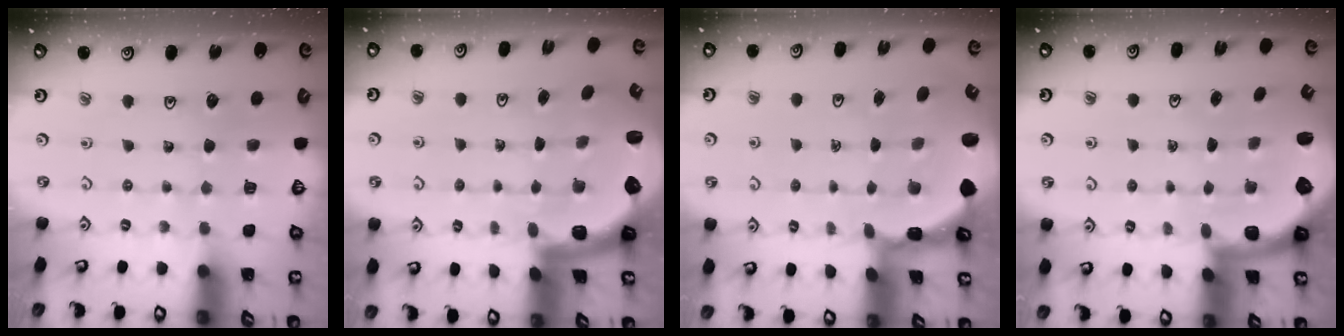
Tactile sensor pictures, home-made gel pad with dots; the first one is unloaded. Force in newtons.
{"total": 2.9, "press": 2.6, "slide": 1.4}
{"total": 2.2, "press": 2.0, "slide": 1.0}
{"total": 1.7, "press": 1.6, "slide": 0.4}